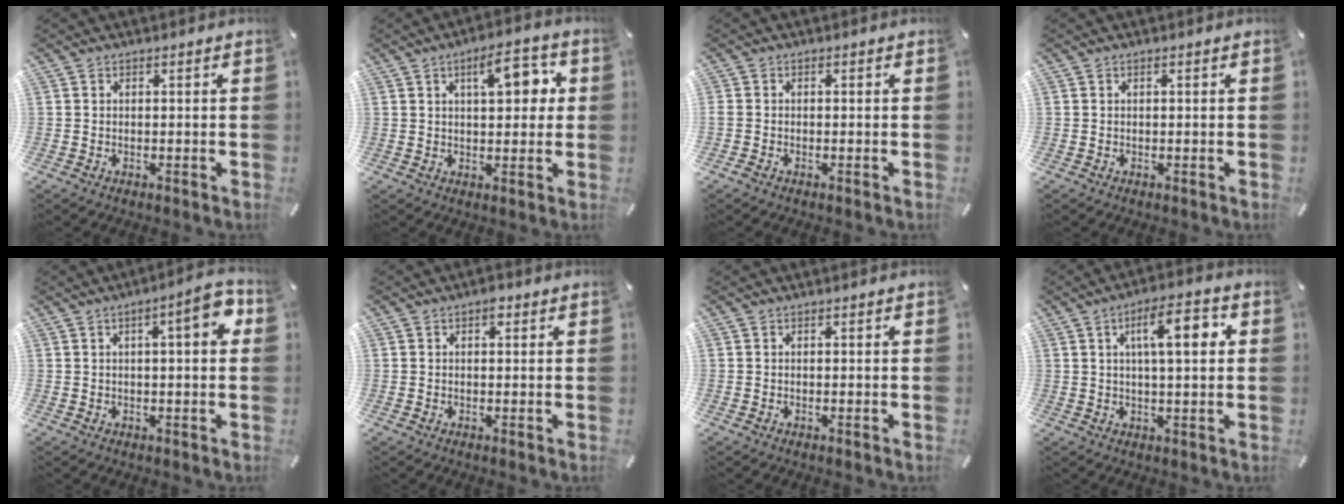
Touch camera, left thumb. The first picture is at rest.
{"total": 9.5, "force": [3.1, 4.3, 7.9], "torque": [-0.106, -0.006, 0.044]}
{"total": 0.8, "force": [-0.5, 0.5, 0.4], "torque": [-0.007, 0.001, -0.011]}
{"total": 0.0}
{"total": 7.8, "force": [2.2, 1.9, 7.3], "torque": [-0.095, -0.007, 0.028]}
{"total": 1.7, "force": [0.6, 1.1, 1.2], "torque": [-0.009, 0.000, 0.006]}
{"total": 0.0}
{"total": 10.7, "force": [3.0, 3.3, 9.8], "torque": [-0.159, -0.001, 0.041]}